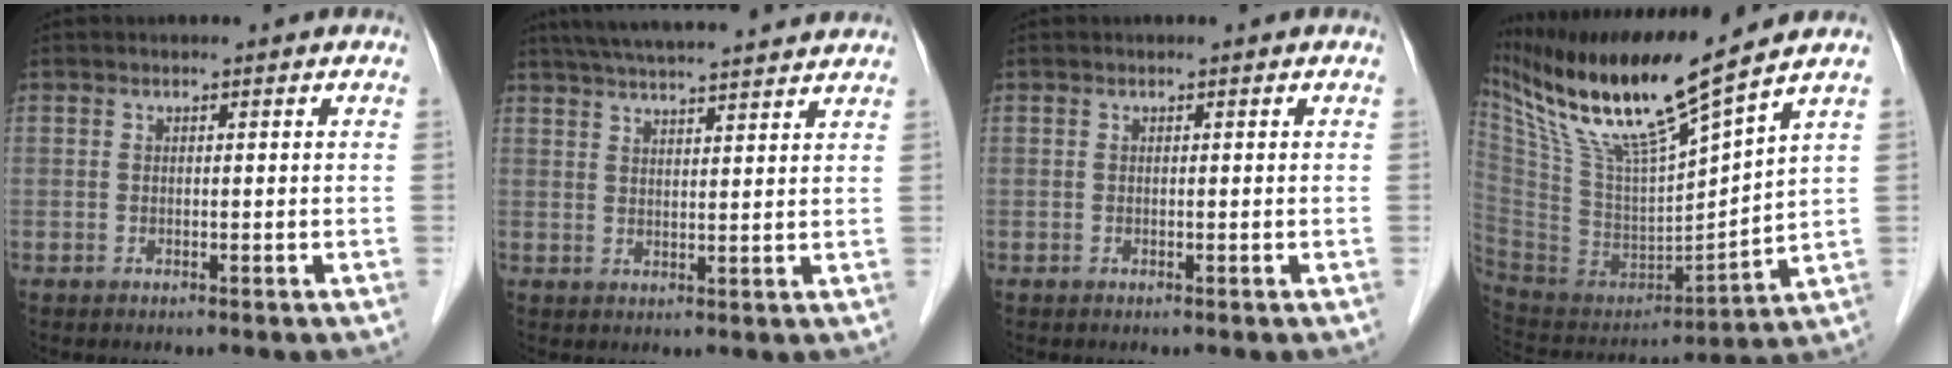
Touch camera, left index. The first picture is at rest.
{"total": 16.3, "force": [14.7, 0.8, 7.0], "torque": [-0.120, 0.041, 0.205]}
{"total": 0.0}
{"total": 18.1, "force": [13.3, 0.4, 12.2], "torque": [-0.232, -0.005, 0.258]}